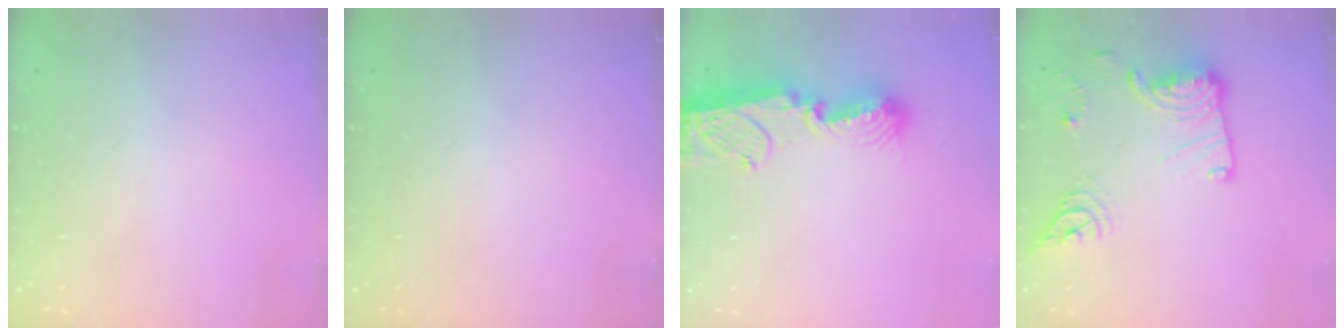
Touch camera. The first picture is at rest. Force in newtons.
{"total": 0.0}
{"total": 15.7, "press": 15.6, "slide": 1.3}
{"total": 17.4, "press": 17.2, "slide": 2.7}